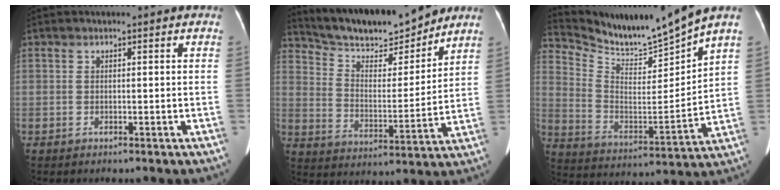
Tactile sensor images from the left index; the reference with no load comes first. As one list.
[{"total": 15.7, "force": [14.3, 2.7, 5.9], "torque": [-0.104, -0.007, 0.238]}, {"total": 12.2, "force": [11.6, -1.9, 3.2], "torque": [-0.075, -0.034, 0.222]}]